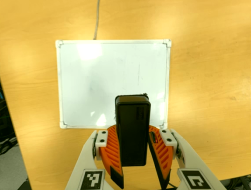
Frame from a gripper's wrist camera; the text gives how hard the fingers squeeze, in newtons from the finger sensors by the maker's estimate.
{"total": 9.7, "left": 9.7, "right": 9.8}